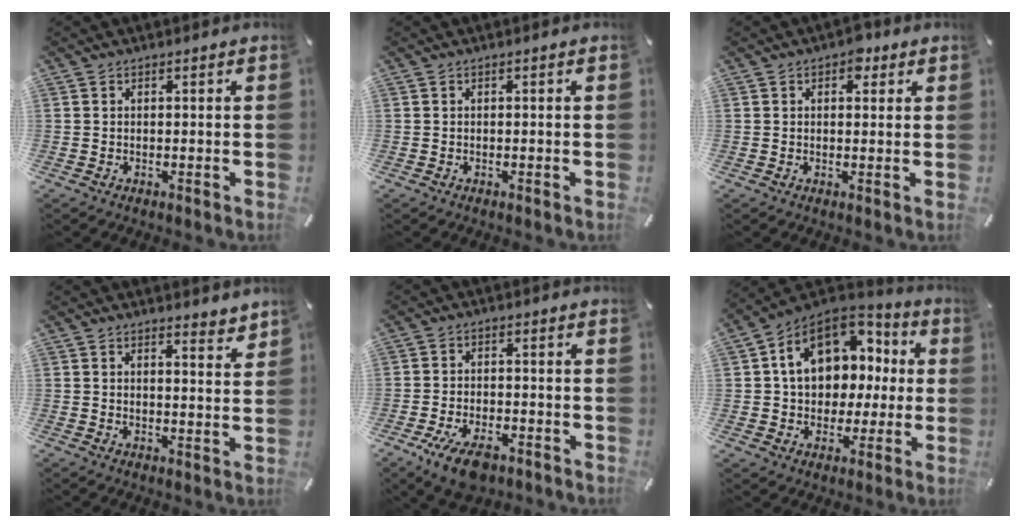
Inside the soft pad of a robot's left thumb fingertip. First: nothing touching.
{"total": 0.0}
{"total": 3.4, "force": [1.7, 2.2, 2.0], "torque": [-0.013, -0.006, 0.022]}
{"total": 3.4, "force": [3.3, 0.9, 0.5], "torque": [-0.003, -0.026, 0.058]}
{"total": 7.0, "force": [-3.9, 3.8, 4.4], "torque": [-0.099, 0.012, -0.073]}
{"total": 15.7, "force": [3.7, 12.3, 9.1], "torque": [-0.152, -0.007, 0.071]}